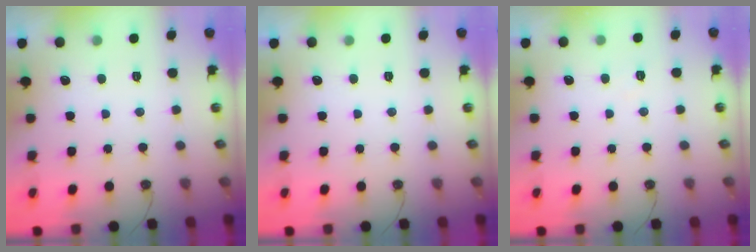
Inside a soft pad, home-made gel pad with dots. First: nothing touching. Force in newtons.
{"total": 0.0}
{"total": 4.5, "press": 4.5, "slide": 0.7}